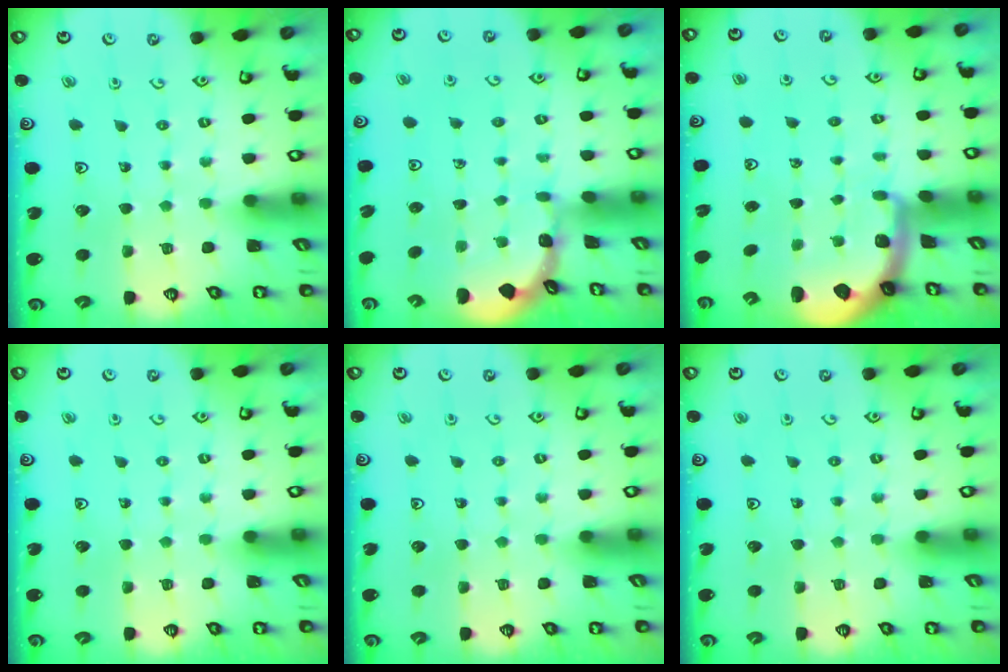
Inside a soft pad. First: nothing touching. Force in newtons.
{"total": 0.6, "press": 0.6, "slide": 0.2}
{"total": 1.2, "press": 1.2, "slide": 0.3}
{"total": 0.0}
{"total": 0.0}
{"total": 0.0}